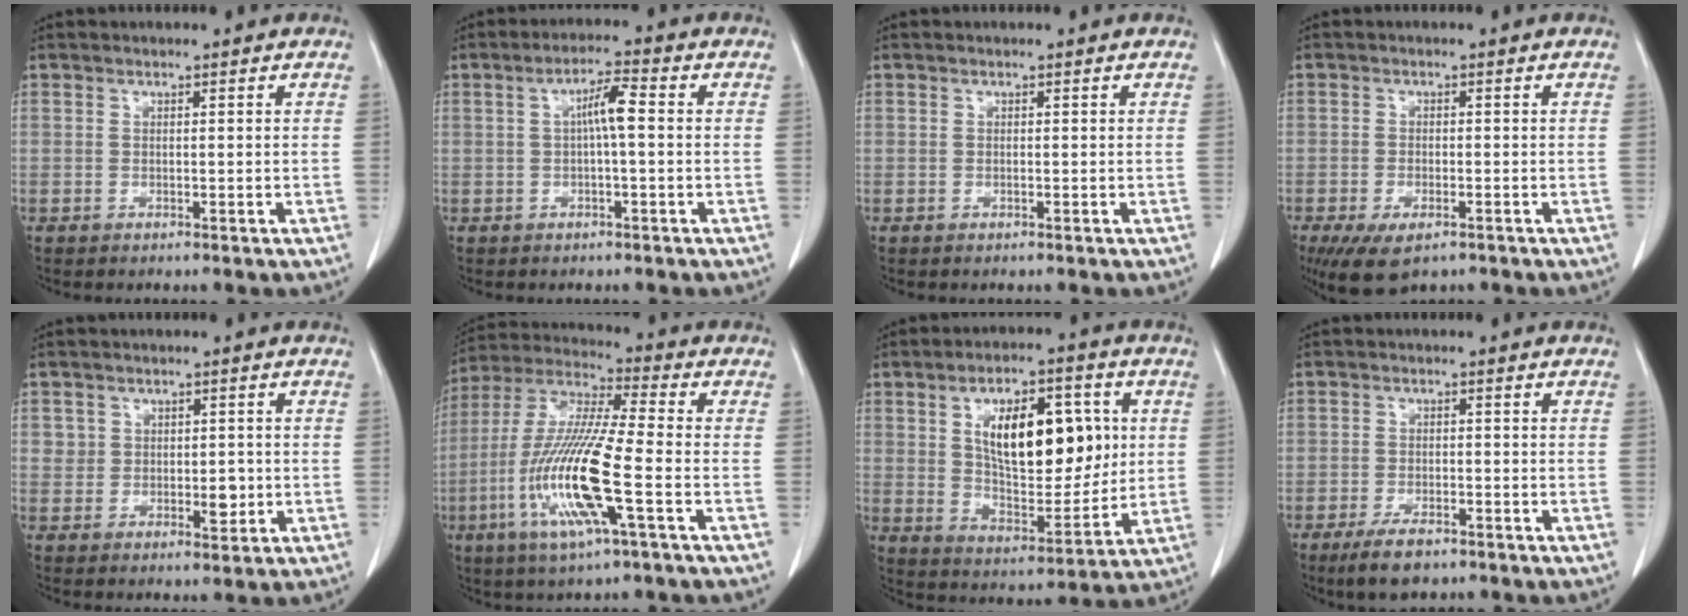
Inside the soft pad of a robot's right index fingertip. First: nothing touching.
{"total": 4.4, "force": [0.3, 0.4, 4.4], "torque": [-0.078, 0.011, 0.004]}
{"total": 0.0}
{"total": 6.6, "force": [-4.1, 2.8, 4.4], "torque": [-0.076, -0.011, -0.065]}
{"total": 4.0, "force": [0.2, 3.1, 2.6], "torque": [-0.023, -0.001, 0.011]}
{"total": 16.0, "force": [-4.6, 0.8, 15.3], "torque": [-0.321, -0.015, -0.091]}
{"total": 16.4, "force": [3.8, 7.2, 14.2], "torque": [-0.233, 0.014, 0.069]}
{"total": 4.9, "force": [-3.5, 1.9, 3.0], "torque": [-0.057, -0.004, -0.056]}